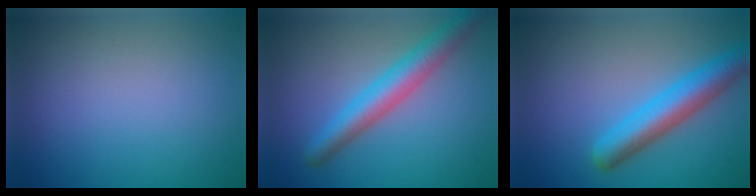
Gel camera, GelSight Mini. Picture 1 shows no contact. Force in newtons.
{"total": 4.8, "press": 4.8, "slide": 0.1}
{"total": 5.1, "press": 5.1, "slide": 0.2}